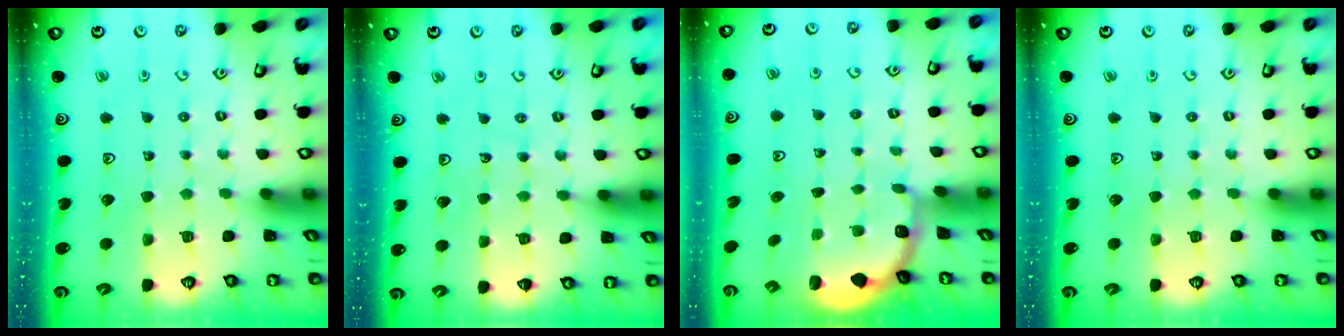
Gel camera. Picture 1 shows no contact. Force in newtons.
{"total": 3.0, "press": 3.0, "slide": 0.3}
{"total": 2.0, "press": 1.8, "slide": 0.8}
{"total": 0.0}